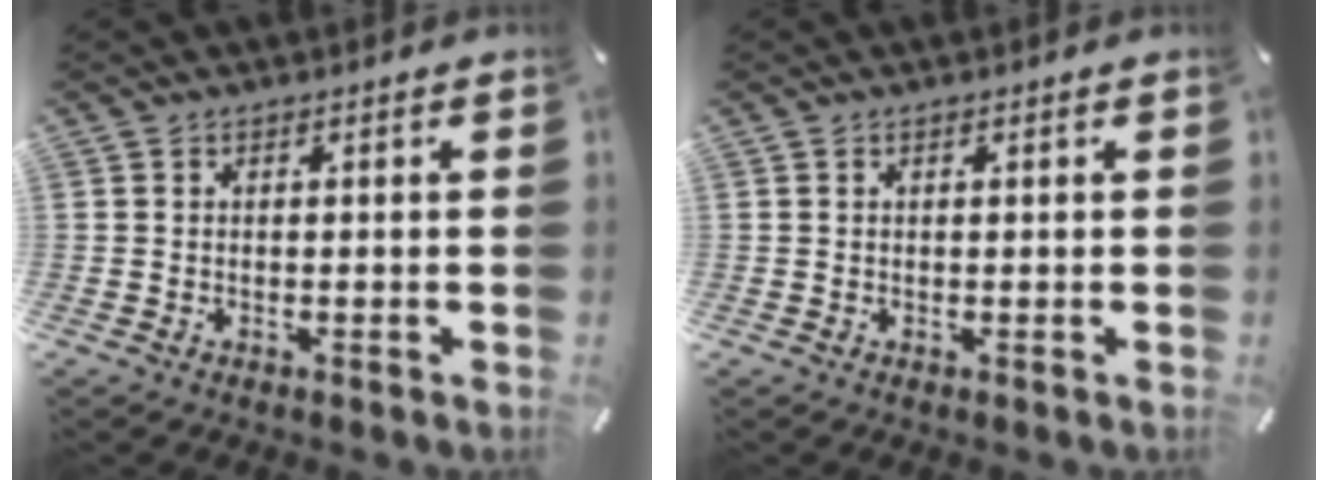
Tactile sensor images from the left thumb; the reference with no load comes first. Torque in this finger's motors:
{"motor_torque": [-0.29, -0.18, -0.01, 0.11, 0.03]}